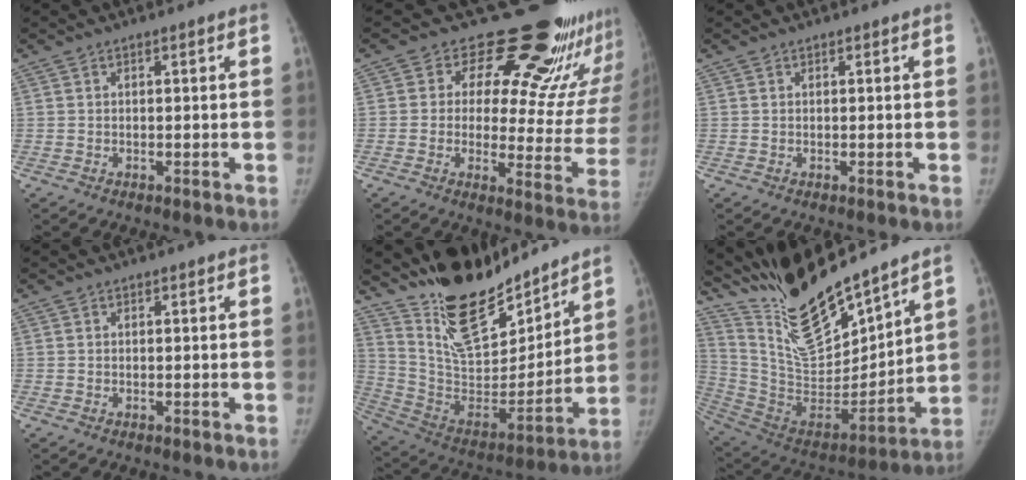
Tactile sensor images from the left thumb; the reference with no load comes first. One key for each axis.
{"total": 24.2, "fx": 18.0, "fy": 10.4, "fz": 12.4, "tx": -0.115, "ty": -0.123, "tz": 0.214}
{"total": 0.0}
{"total": 0.0}
{"total": 22.2, "fx": 18.3, "fy": 8.0, "fz": 9.7, "tx": -0.116, "ty": -0.119, "tz": 0.321}
{"total": 21.6, "fx": 18.4, "fy": 4.5, "fz": 10.3, "tx": -0.140, "ty": -0.115, "tz": 0.343}